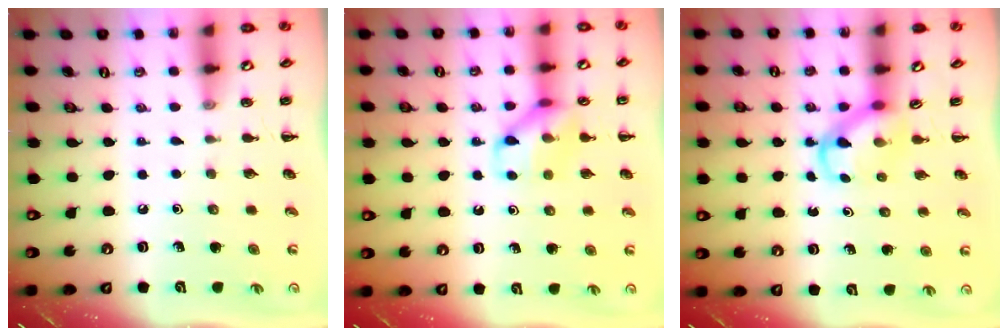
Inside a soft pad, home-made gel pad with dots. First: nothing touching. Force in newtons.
{"total": 10.4, "press": 10.4, "slide": 0.3}
{"total": 3.5, "press": 3.3, "slide": 1.2}